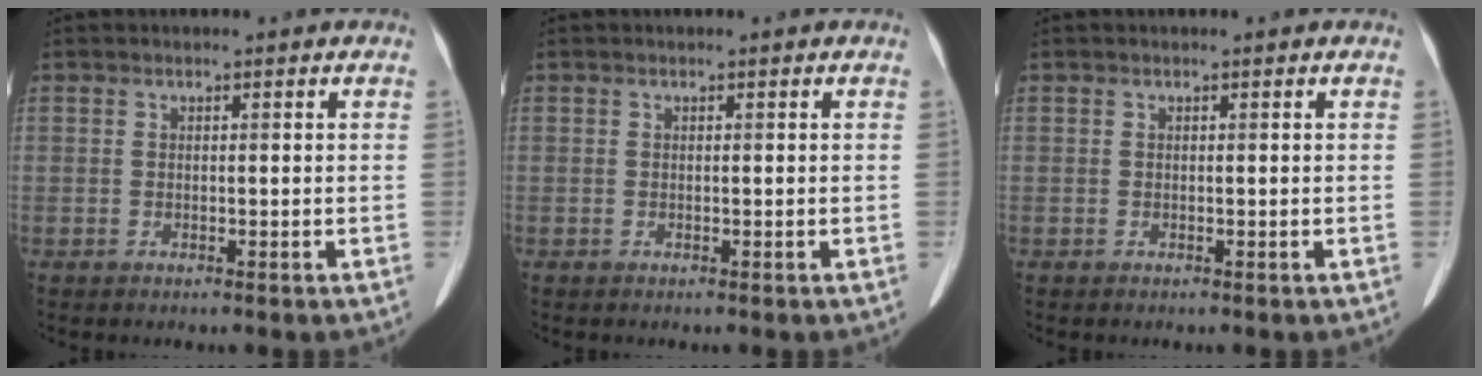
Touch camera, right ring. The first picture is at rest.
{"total": 0.0}
{"total": 0.0}